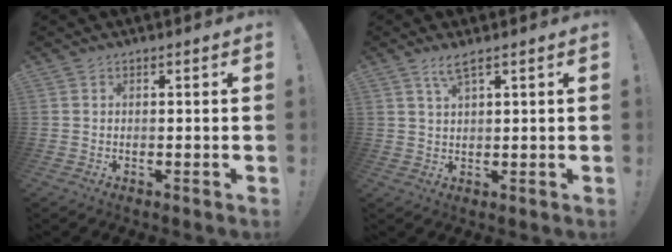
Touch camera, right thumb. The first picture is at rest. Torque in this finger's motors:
{"motor_torque": [0.05, -0.09, -0.10, 0.16, -0.04]}